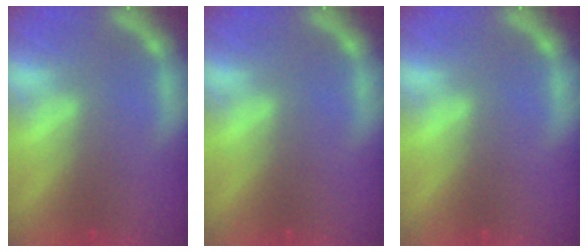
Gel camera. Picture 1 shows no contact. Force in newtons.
{"total": 0.0}
{"total": 0.0}